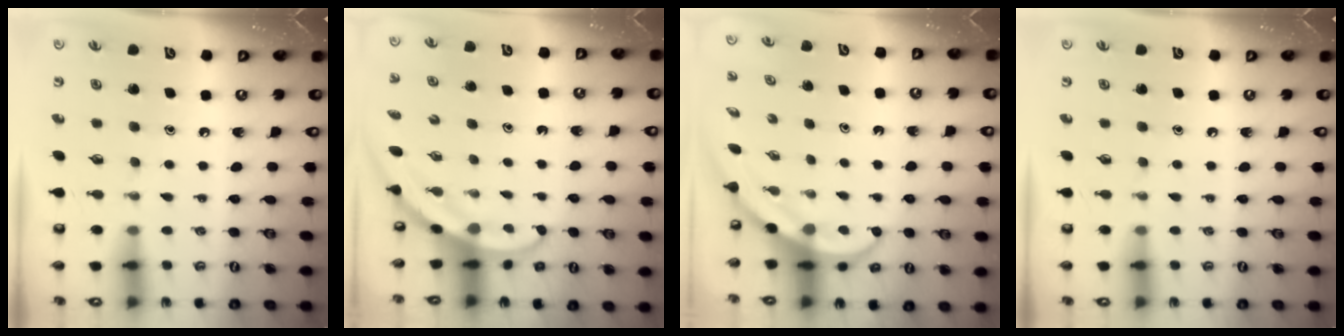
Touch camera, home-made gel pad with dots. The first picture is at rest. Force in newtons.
{"total": 3.2, "press": 3.2, "slide": 0.1}
{"total": 4.0, "press": 4.0, "slide": 0.3}
{"total": 0.0}